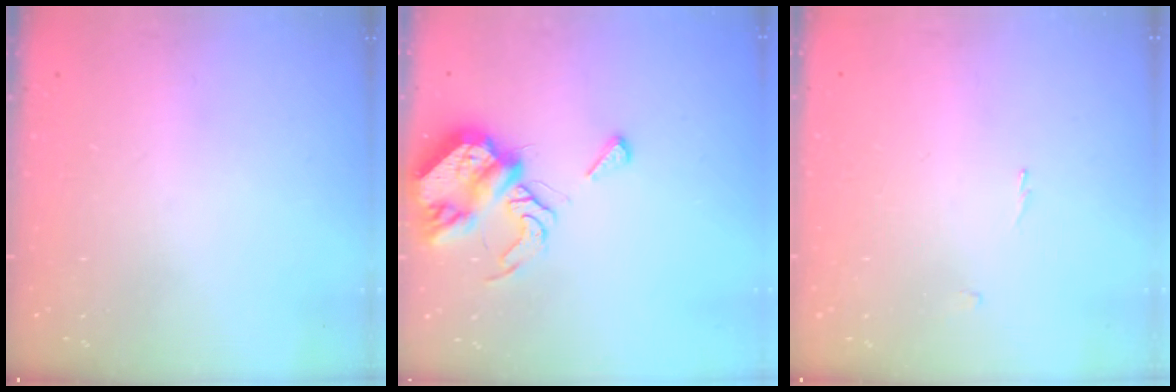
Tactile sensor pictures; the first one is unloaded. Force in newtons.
{"total": 8.7, "press": 8.6, "slide": 1.2}
{"total": 0.8, "press": 0.8, "slide": 0.3}